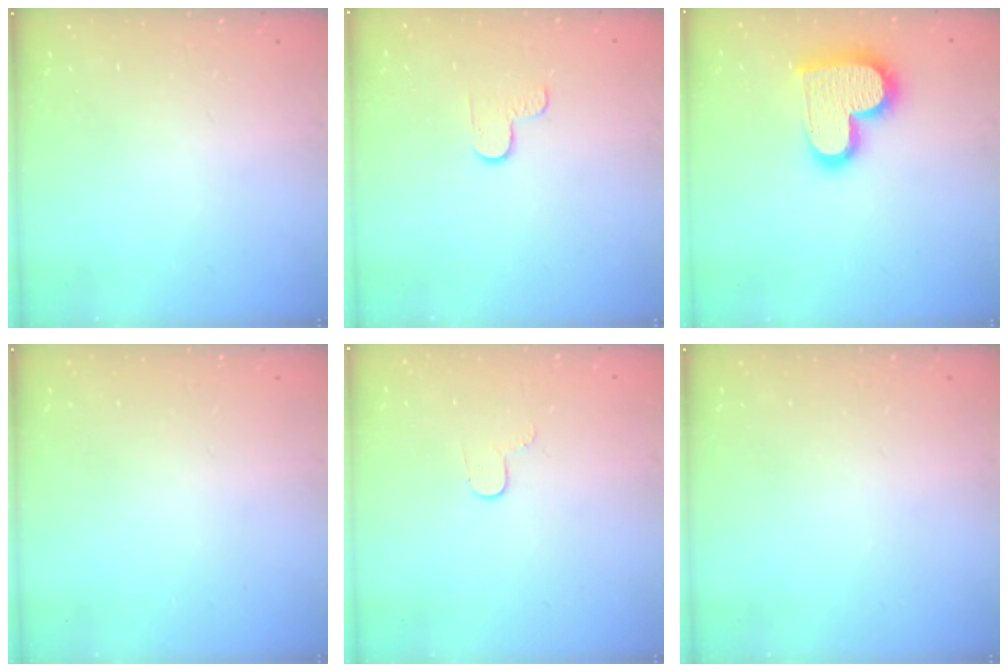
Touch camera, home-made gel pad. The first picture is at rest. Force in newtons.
{"total": 3.3, "press": 3.3, "slide": 0.4}
{"total": 18.4, "press": 18.4, "slide": 1.0}
{"total": 0.0}
{"total": 3.4, "press": 3.4, "slide": 0.4}
{"total": 0.0}